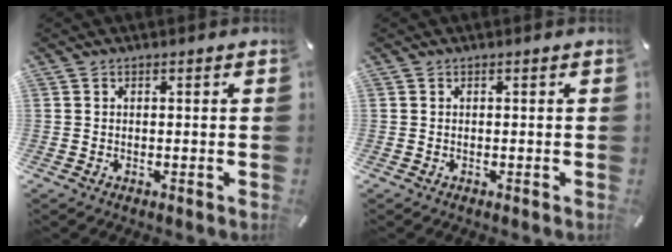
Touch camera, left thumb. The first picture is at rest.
{"total": 0.0}